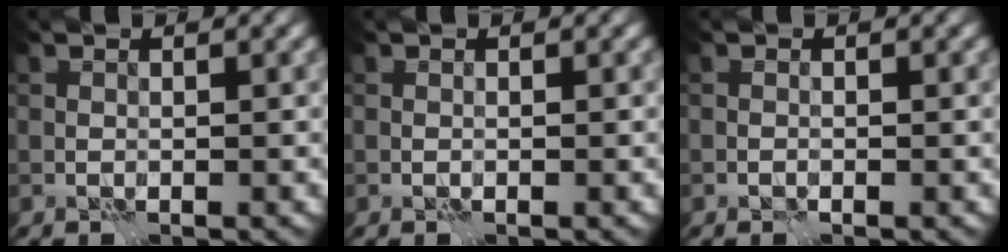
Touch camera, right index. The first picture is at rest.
{"total": 0.0}
{"total": 0.0}